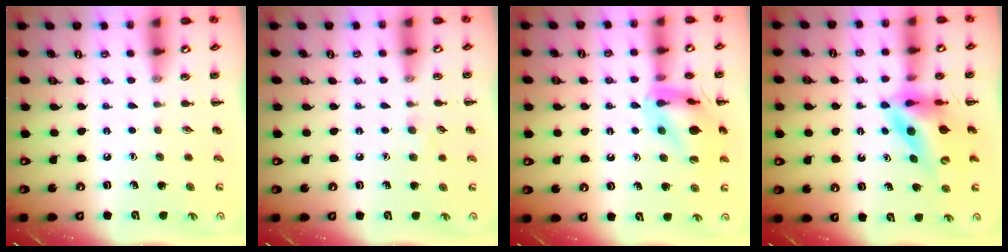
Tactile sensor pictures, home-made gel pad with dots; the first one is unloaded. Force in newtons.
{"total": 4.5, "press": 4.1, "slide": 1.7}
{"total": 14.6, "press": 14.5, "slide": 1.6}
{"total": 11.1, "press": 10.5, "slide": 3.6}